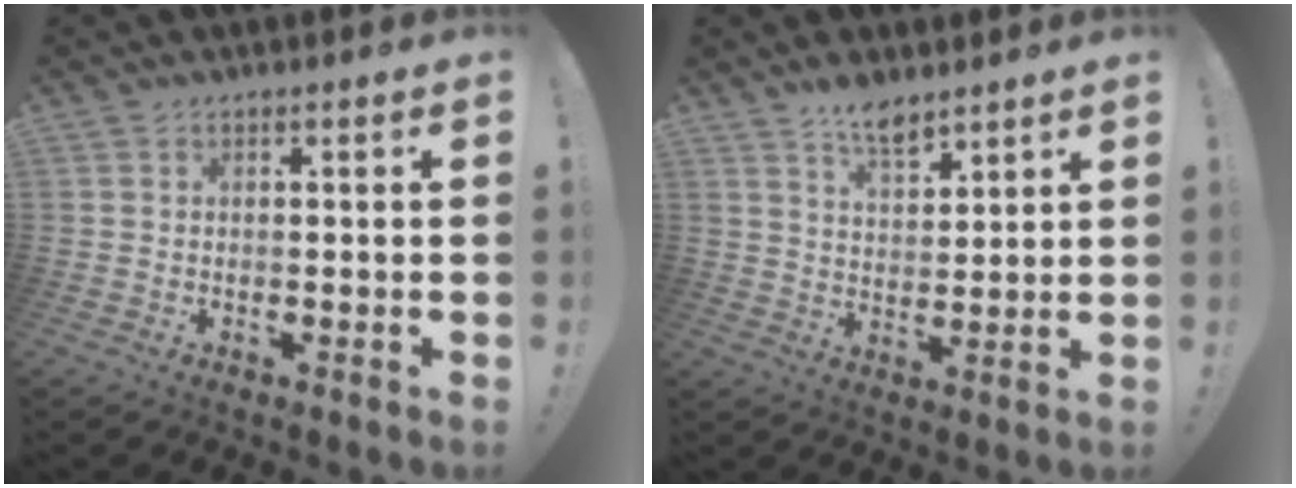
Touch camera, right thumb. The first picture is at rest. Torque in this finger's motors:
{"motor_torque": [0.38, 0.79, 0.71, 0.38, 0.00]}